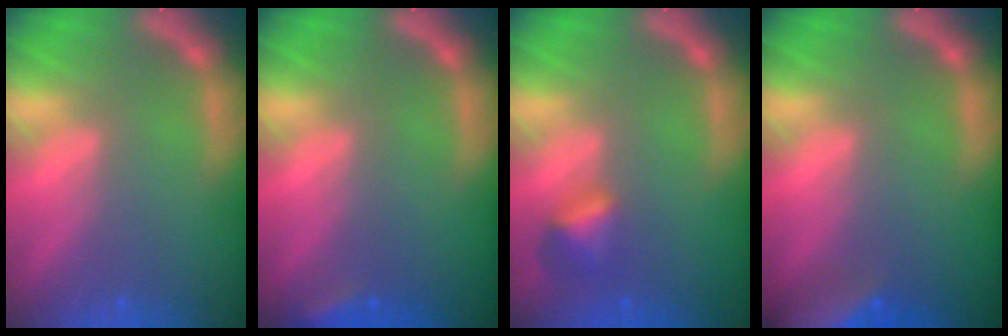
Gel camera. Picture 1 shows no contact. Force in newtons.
{"total": 1.9}
{"total": 2.4}
{"total": 8.5}